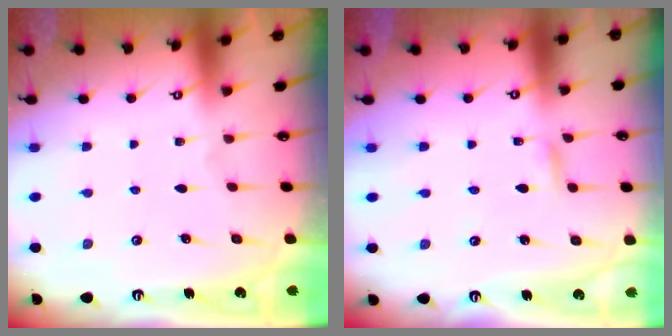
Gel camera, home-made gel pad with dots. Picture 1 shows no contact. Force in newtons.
{"total": 1.7, "press": 1.7, "slide": 0.1}